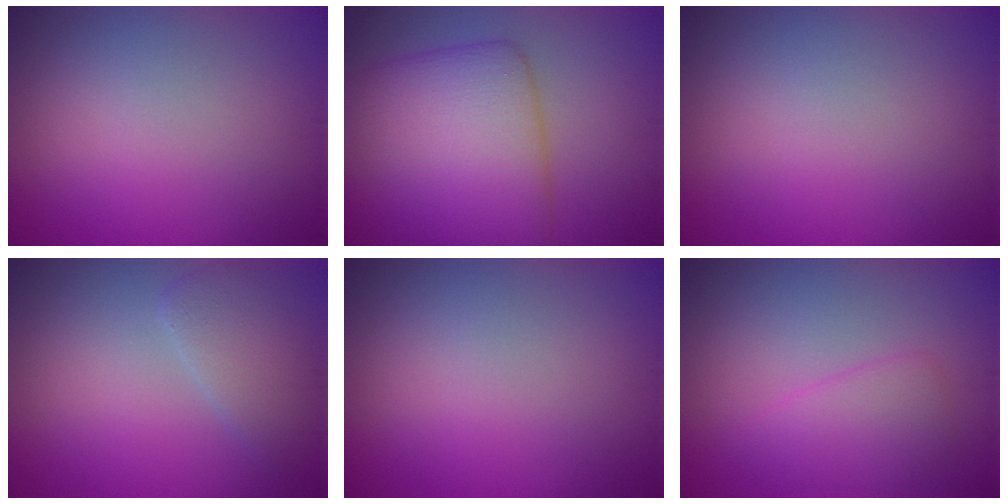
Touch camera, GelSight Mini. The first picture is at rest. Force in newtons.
{"total": 9.6, "press": 9.6, "slide": 0.3}
{"total": 0.0}
{"total": 2.9, "press": 2.8, "slide": 0.4}
{"total": 0.0}
{"total": 2.6, "press": 2.6, "slide": 0.1}